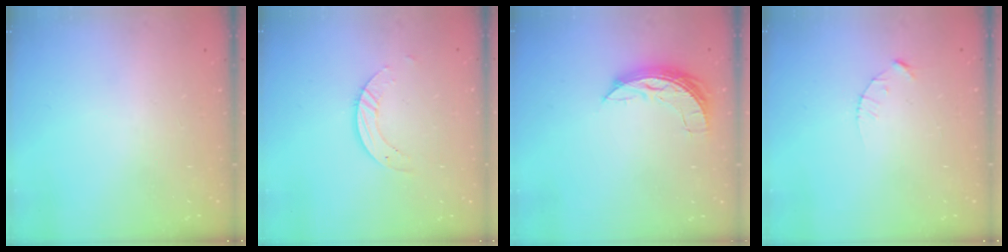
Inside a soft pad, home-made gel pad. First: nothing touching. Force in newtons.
{"total": 4.6, "press": 4.6, "slide": 0.5}
{"total": 6.8, "press": 6.8, "slide": 0.4}
{"total": 2.1, "press": 2.1, "slide": 0.3}